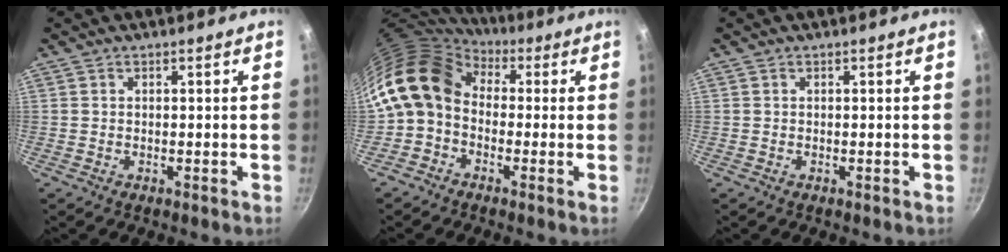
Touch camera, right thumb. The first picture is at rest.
{"total": 12.0, "force": [0.8, 9.2, 7.5], "torque": [-0.123, 0.028, -0.010]}
{"total": 0.0}